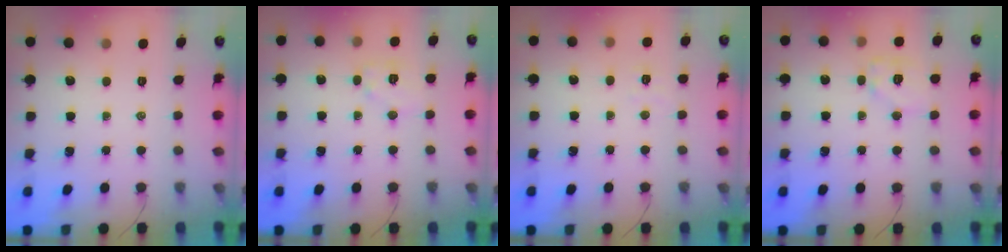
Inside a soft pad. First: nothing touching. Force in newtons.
{"total": 7.3, "press": 7.3, "slide": 0.7}
{"total": 3.0, "press": 2.9, "slide": 0.9}
{"total": 10.1, "press": 10.1, "slide": 0.6}